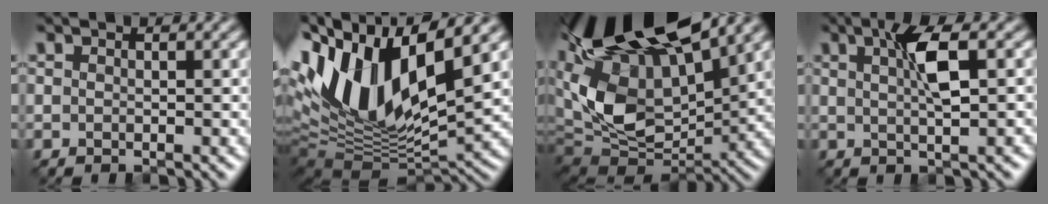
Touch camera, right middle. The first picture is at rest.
{"total": 13.4, "force": [3.5, 6.6, 11.1], "torque": [-0.215, 0.004, 0.058]}
{"total": 16.8, "force": [6.1, 9.0, 12.8], "torque": [-0.255, 0.018, 0.110]}
{"total": 4.0, "force": [1.1, 0.9, 3.7], "torque": [-0.065, 0.008, 0.020]}